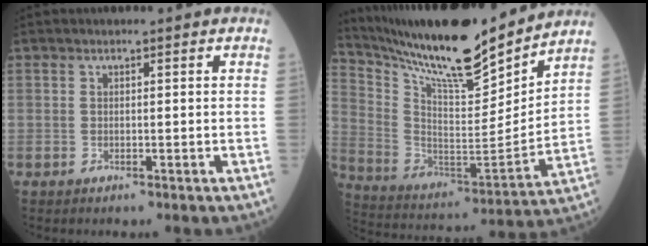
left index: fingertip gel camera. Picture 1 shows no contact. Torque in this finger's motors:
{"motor_torque": [0.95, -1.19, 0.38, 0.11]}